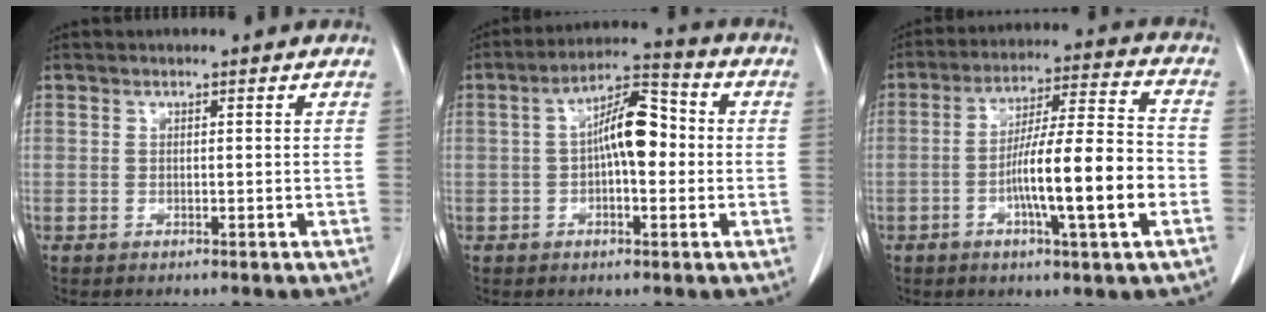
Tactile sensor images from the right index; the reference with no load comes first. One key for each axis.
{"total": 8.8, "fx": 0.1, "fy": 3.0, "fz": 8.3, "tx": -0.150, "ty": 0.029, "tz": -0.004}
{"total": 14.0, "fx": -3.8, "fy": 0.6, "fz": 13.4, "tx": -0.226, "ty": 0.005, "tz": -0.066}